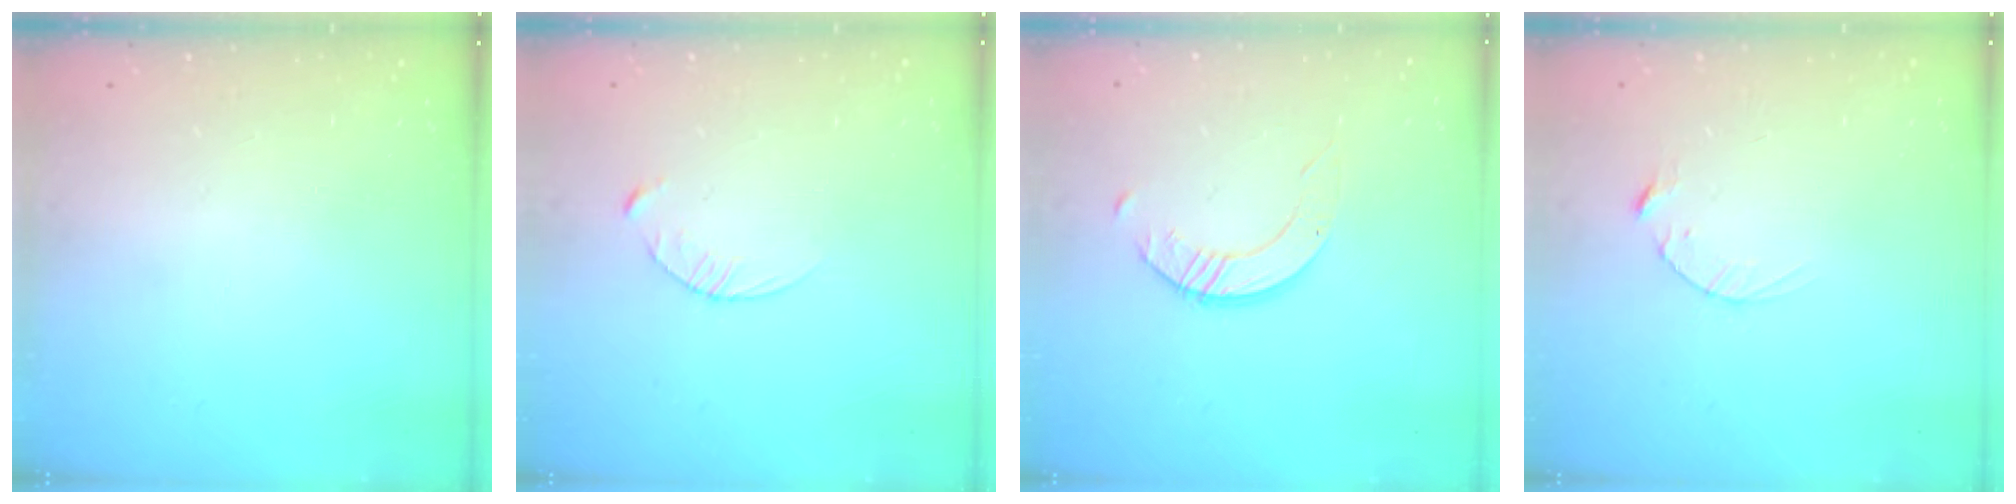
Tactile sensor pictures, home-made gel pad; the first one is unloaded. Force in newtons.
{"total": 3.4, "press": 3.4, "slide": 0.4}
{"total": 4.0, "press": 4.0, "slide": 0.1}
{"total": 2.5, "press": 2.5, "slide": 0.4}